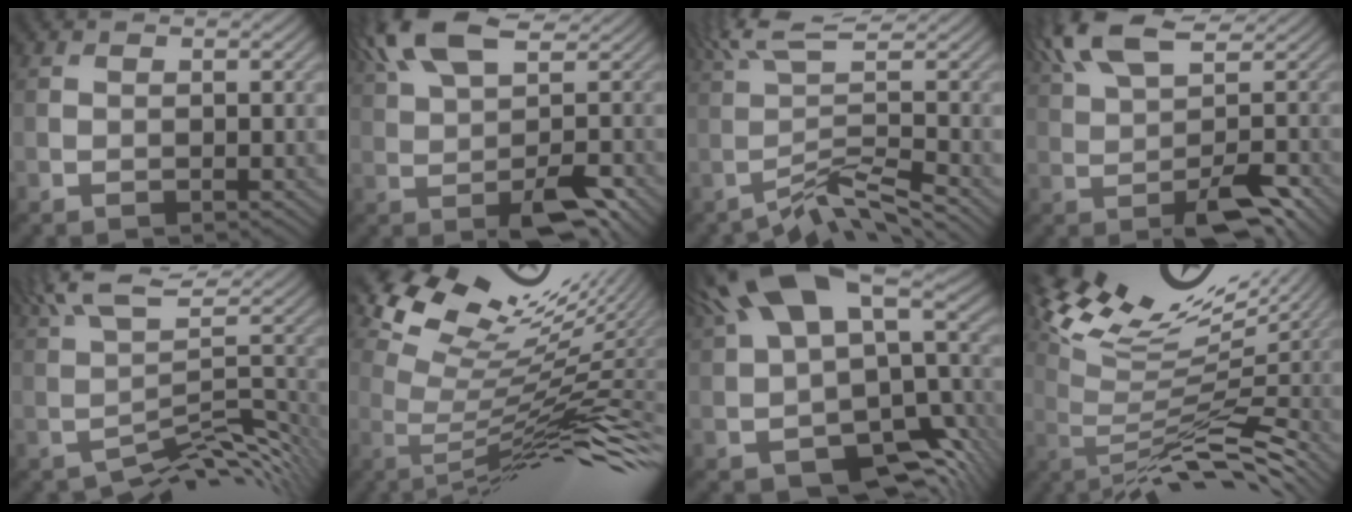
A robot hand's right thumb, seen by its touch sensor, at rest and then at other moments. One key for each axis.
{"total": 12.1, "fx": 3.6, "fy": 4.9, "fz": 10.5, "tx": -0.191, "ty": 0.012, "tz": 0.068}
{"total": 5.5, "fx": -1.8, "fy": 0.5, "fz": 5.2, "tx": -0.095, "ty": 0.021, "tz": -0.032}
{"total": 11.0, "fx": 3.3, "fy": 3.9, "fz": 9.7, "tx": -0.174, "ty": 0.014, "tz": 0.064}
{"total": 5.6, "fx": 0.6, "fy": 1.5, "fz": 5.4, "tx": -0.087, "ty": 0.013, "tz": 0.020}
{"total": 12.8, "fx": 5.5, "fy": 3.5, "fz": 11.0, "tx": -0.184, "ty": 0.008, "tz": 0.114}
{"total": 15.8, "fx": 1.7, "fy": 8.4, "fz": 13.2, "tx": -0.257, "ty": -0.007, "tz": 0.068}
{"total": 12.5, "fx": 4.9, "fy": 3.1, "fz": 11.1, "tx": -0.189, "ty": 0.018, "tz": 0.103}